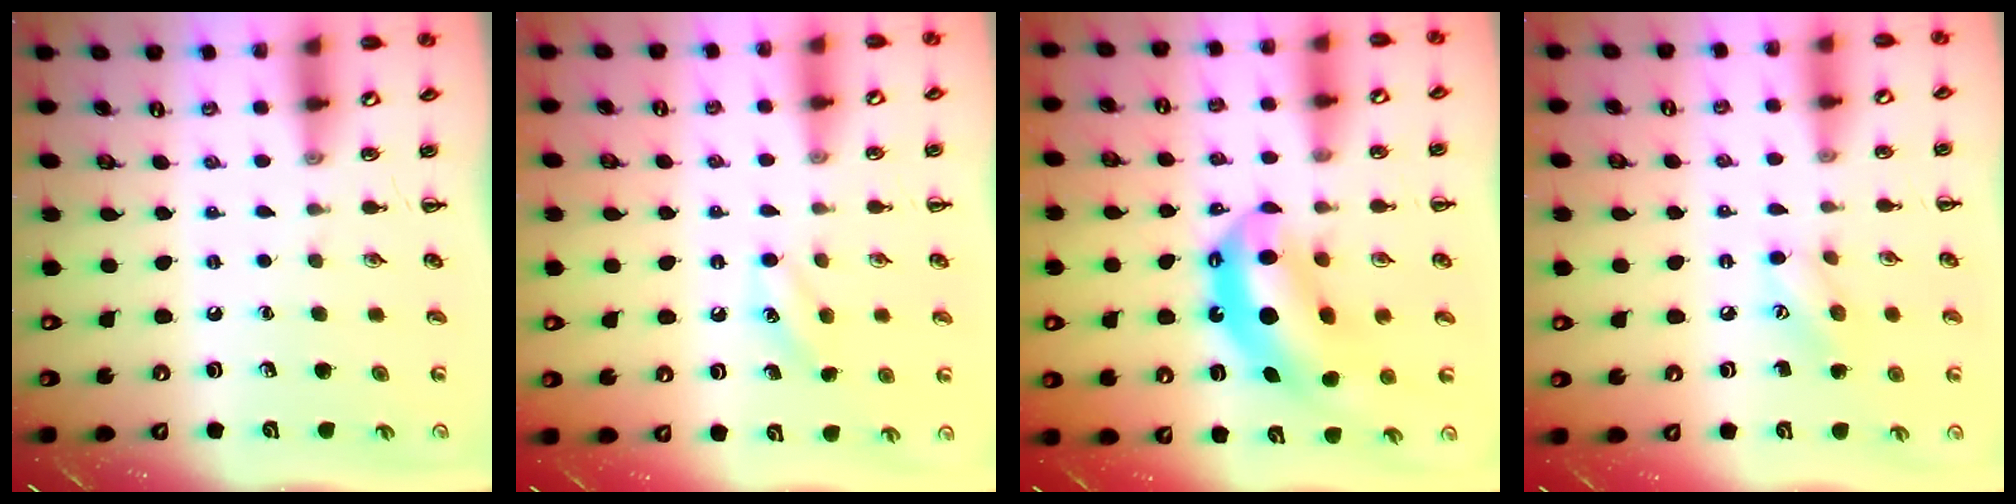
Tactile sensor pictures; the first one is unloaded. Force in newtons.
{"total": 8.7, "press": 8.5, "slide": 1.8}
{"total": 12.3, "press": 11.9, "slide": 2.8}
{"total": 6.7, "press": 6.7, "slide": 0.7}